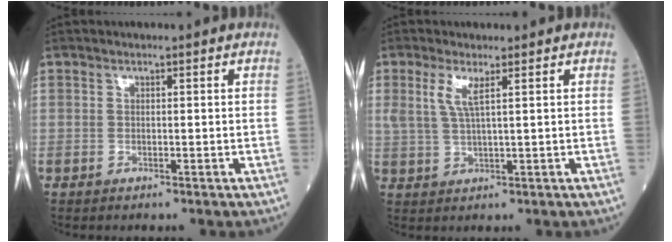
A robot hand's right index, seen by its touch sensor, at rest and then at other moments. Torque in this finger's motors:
{"motor_torque": [0.59, 0.42, 0.35, 0.11]}